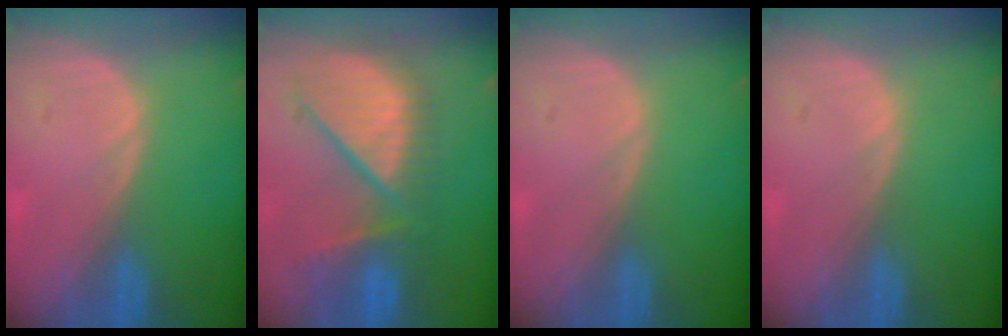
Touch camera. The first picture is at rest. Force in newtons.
{"total": 10.6, "press": 9.9, "slide": 4.0}
{"total": 0.0}
{"total": 0.0}